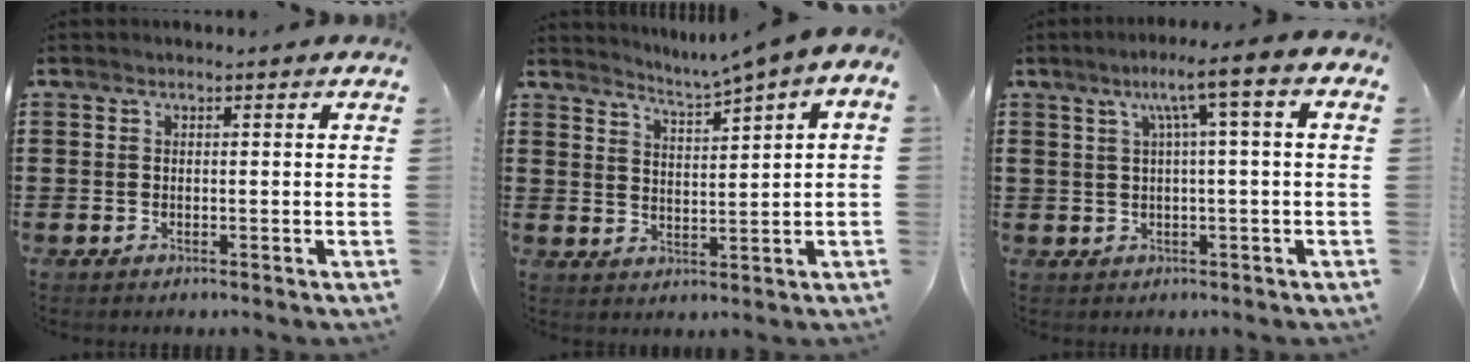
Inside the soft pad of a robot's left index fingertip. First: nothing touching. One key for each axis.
{"total": 2.0, "fx": 1.6, "fy": -0.5, "fz": 1.1, "tx": -0.031, "ty": -0.023, "tz": 0.017}
{"total": 5.4, "fx": 0.8, "fy": 0.0, "fz": 5.4, "tx": -0.108, "ty": 0.001, "tz": 0.002}